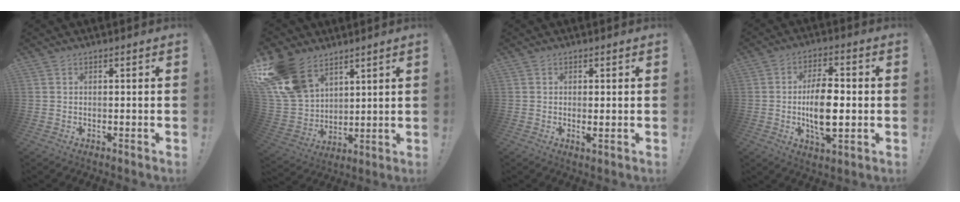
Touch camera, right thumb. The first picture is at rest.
{"total": 16.9, "force": [10.9, 10.5, 7.5], "torque": [-0.160, -0.059, 0.215]}
{"total": 1.8, "force": [0.3, 0.2, 1.7], "torque": [-0.029, -0.004, 0.005]}
{"total": 12.5, "force": [-1.2, 5.7, 11.1], "torque": [-0.194, -0.004, -0.027]}